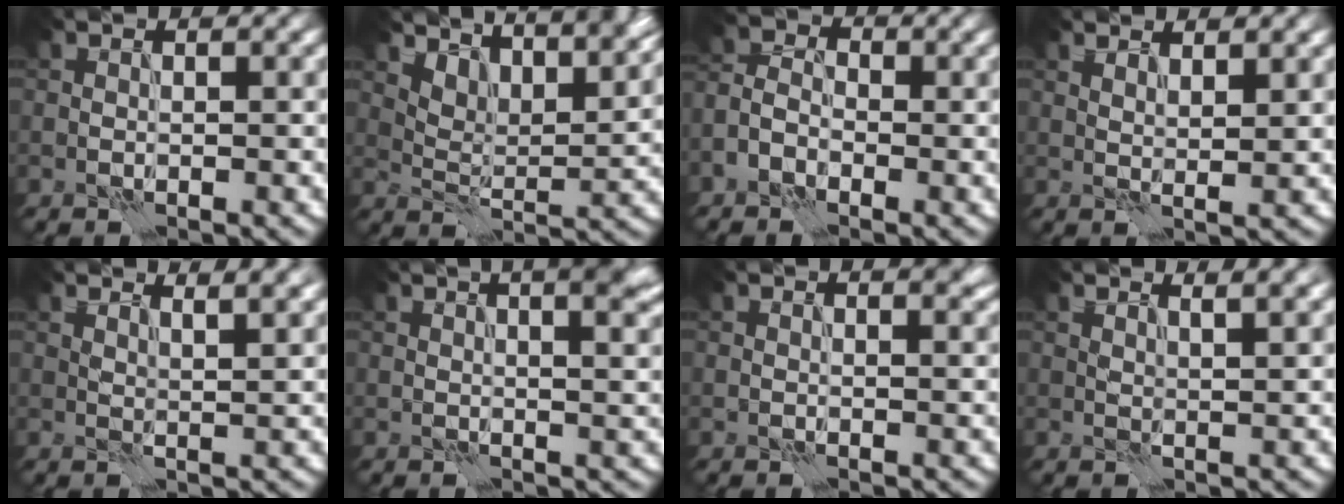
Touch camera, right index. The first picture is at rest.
{"total": 9.2, "force": [7.6, 3.2, 4.2], "torque": [-0.067, 0.006, 0.097]}
{"total": 2.7, "force": [-1.6, 1.9, 1.1], "torque": [-0.024, 0.000, -0.035]}
{"total": 2.2, "force": [1.5, 0.5, 1.5], "torque": [-0.019, -0.002, 0.025]}
{"total": 4.1, "force": [2.9, 1.2, 2.6], "torque": [-0.022, 0.015, 0.028]}
{"total": 12.0, "force": [6.2, 5.3, 8.8], "torque": [-0.073, 0.059, 0.054]}
{"total": 3.3, "force": [2.1, 1.5, 2.0], "torque": [-0.007, 0.014, 0.011]}
{"total": 3.6, "force": [2.4, 1.1, 2.4], "torque": [-0.018, 0.016, 0.019]}